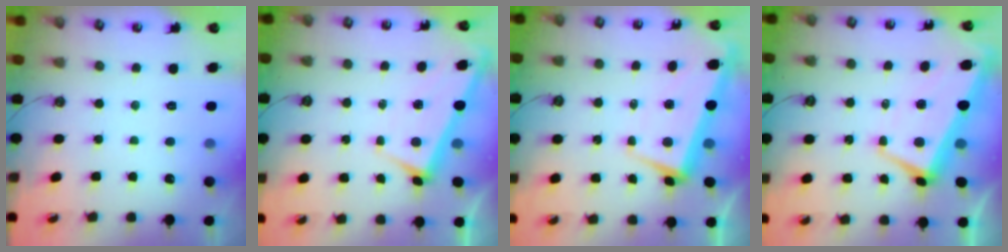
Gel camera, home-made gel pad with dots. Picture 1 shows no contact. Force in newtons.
{"total": 2.9, "press": 2.9, "slide": 0.0}
{"total": 2.2, "press": 0.3, "slide": 2.1}
{"total": 1.6, "press": 1.0, "slide": 1.3}